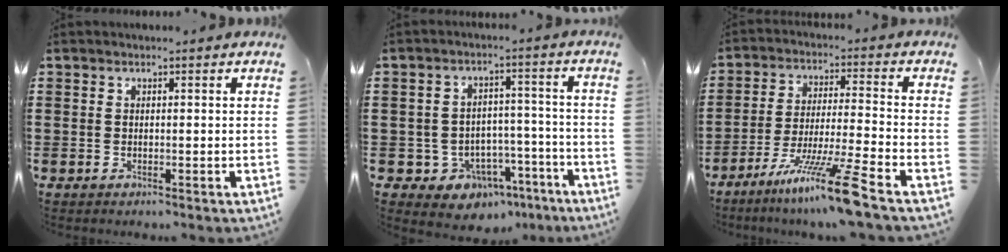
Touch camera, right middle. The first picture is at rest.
{"total": 5.8, "force": [-4.1, 3.9, 1.4], "torque": [-0.033, 0.026, -0.075]}
{"total": 11.7, "force": [-8.4, -0.7, 8.2], "torque": [-0.151, -0.002, -0.159]}